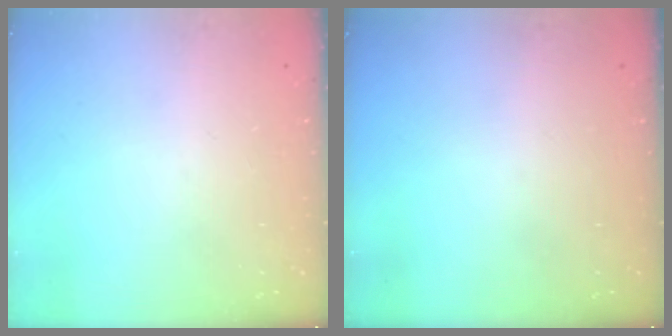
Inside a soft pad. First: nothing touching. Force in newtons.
{"total": 0.0}